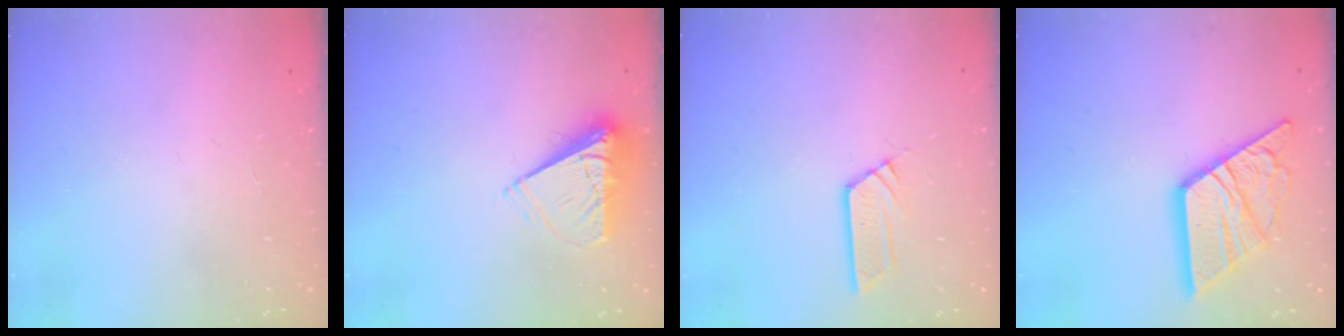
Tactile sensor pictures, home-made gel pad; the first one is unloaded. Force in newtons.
{"total": 7.8, "press": 7.8, "slide": 1.0}
{"total": 4.7, "press": 4.7, "slide": 0.2}
{"total": 17.2, "press": 17.1, "slide": 1.8}